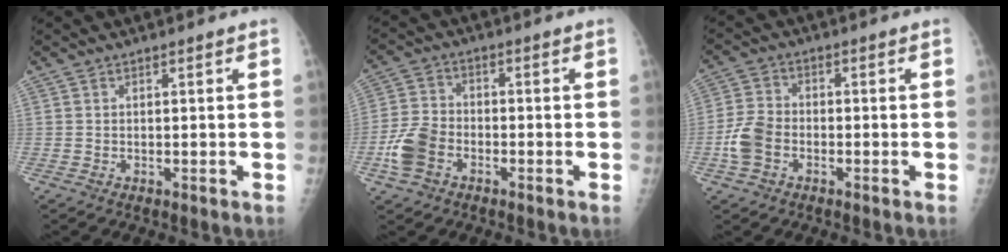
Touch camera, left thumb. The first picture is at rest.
{"total": 7.5, "force": [-3.2, 5.2, 4.5], "torque": [-0.094, 0.017, -0.064]}
{"total": 6.4, "force": [-2.3, 4.5, 4.0], "torque": [-0.082, 0.013, -0.050]}